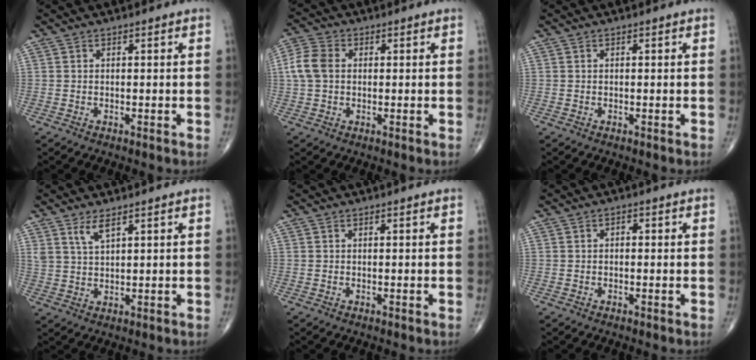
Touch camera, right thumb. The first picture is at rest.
{"total": 6.2, "force": [0.5, 4.6, 4.2], "torque": [-0.096, 0.015, 0.007]}
{"total": 0.0}
{"total": 3.6, "force": [2.4, 1.0, 2.5], "torque": [-0.050, -0.015, 0.053]}
{"total": 0.0}
{"total": 1.0, "force": [0.1, 0.6, 0.8], "torque": [-0.009, 0.004, -0.001]}